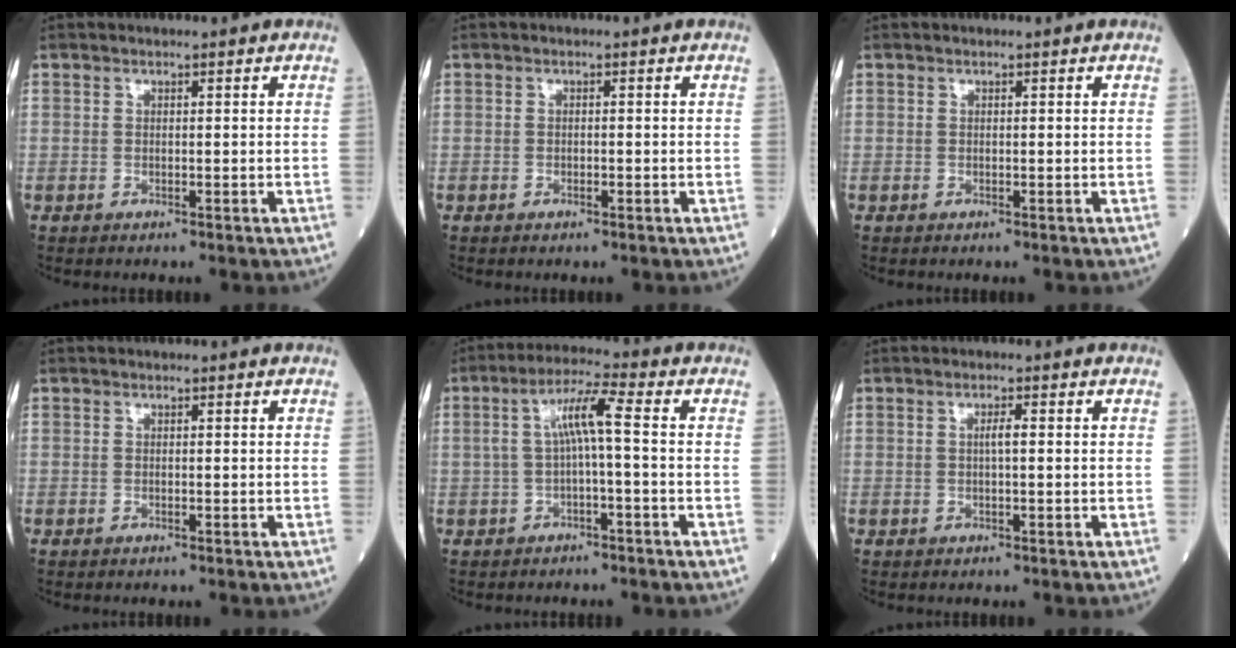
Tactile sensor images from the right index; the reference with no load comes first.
{"total": 0.6, "force": [-0.3, 0.2, 0.4], "torque": [-0.009, 0.000, -0.004]}
{"total": 0.0}
{"total": 0.0}
{"total": 6.1, "force": [0.1, 0.4, 6.1], "torque": [-0.113, 0.027, 0.003]}
{"total": 1.4, "force": [0.1, 0.1, 1.4], "torque": [-0.026, 0.003, 0.000]}